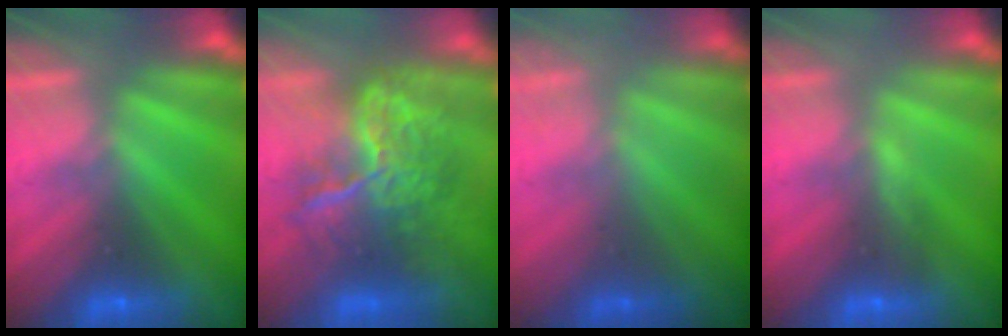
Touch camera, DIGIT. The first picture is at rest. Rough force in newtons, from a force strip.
{"total": 10.8}
{"total": 2.3}
{"total": 3.3}